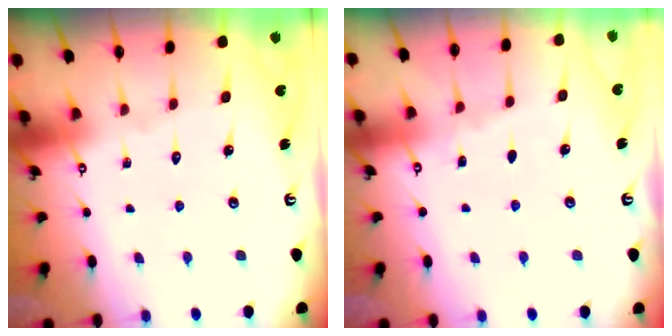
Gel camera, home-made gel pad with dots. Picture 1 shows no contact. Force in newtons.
{"total": 2.4, "press": 2.4, "slide": 0.4}